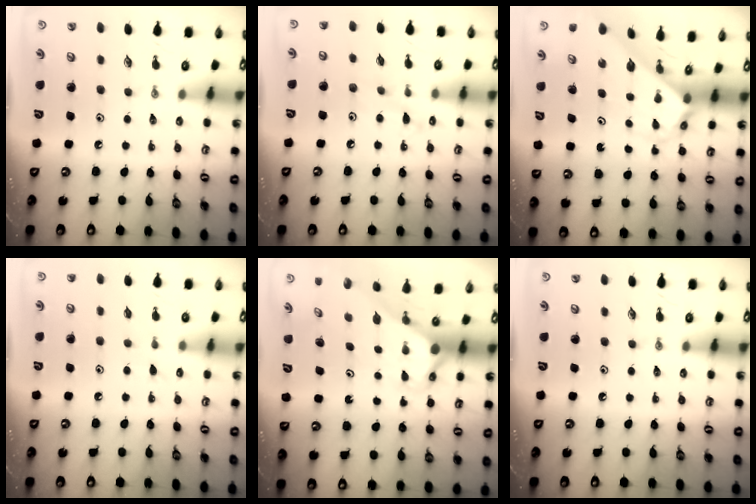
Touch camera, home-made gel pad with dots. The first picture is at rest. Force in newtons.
{"total": 7.0, "press": 7.0, "slide": 0.3}
{"total": 2.8, "press": 2.8, "slide": 0.2}
{"total": 7.0, "press": 6.9, "slide": 0.7}
{"total": 2.7, "press": 2.7, "slide": 0.2}
{"total": 0.0}